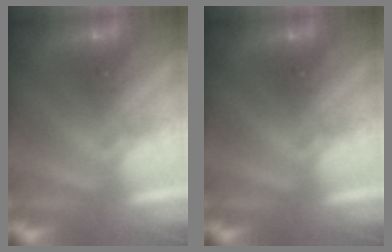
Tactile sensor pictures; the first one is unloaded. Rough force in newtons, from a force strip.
{"total": 0.0}